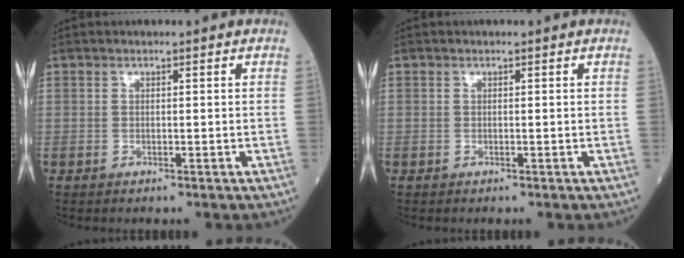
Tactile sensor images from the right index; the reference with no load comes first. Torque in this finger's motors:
{"motor_torque": [0.01, 0.01, 0.00, -0.01]}